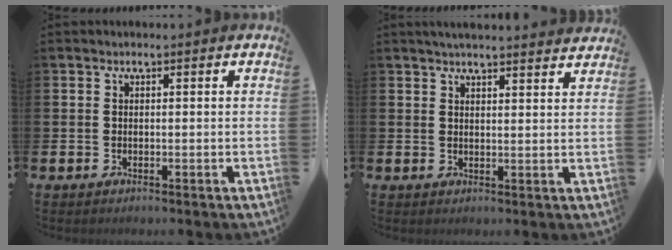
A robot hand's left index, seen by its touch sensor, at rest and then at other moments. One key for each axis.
{"total": 3.2, "fx": 3.2, "fy": -0.1, "fz": 0.5, "tx": -0.017, "ty": -0.013, "tz": 0.058}